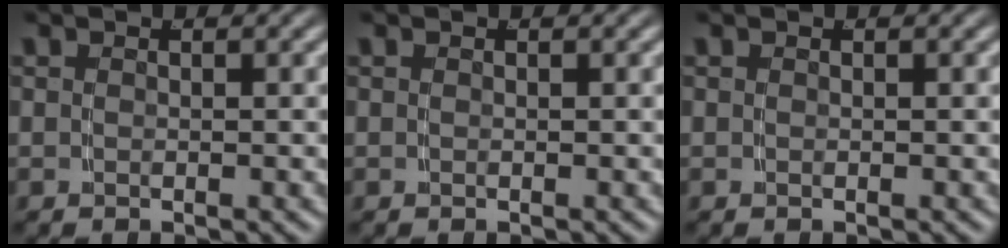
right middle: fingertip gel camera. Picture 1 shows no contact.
{"total": 0.0}
{"total": 0.0}